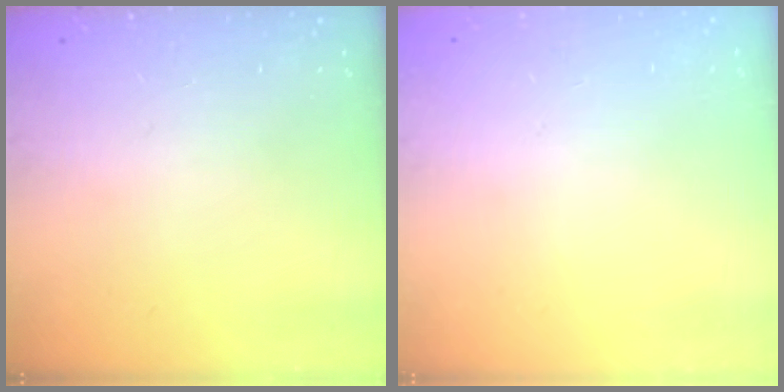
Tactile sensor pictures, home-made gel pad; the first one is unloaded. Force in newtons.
{"total": 0.0}